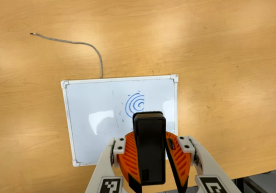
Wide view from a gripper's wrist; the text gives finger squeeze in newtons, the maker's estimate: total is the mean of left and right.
{"total": 8.5, "left": 8.7, "right": 8.3}